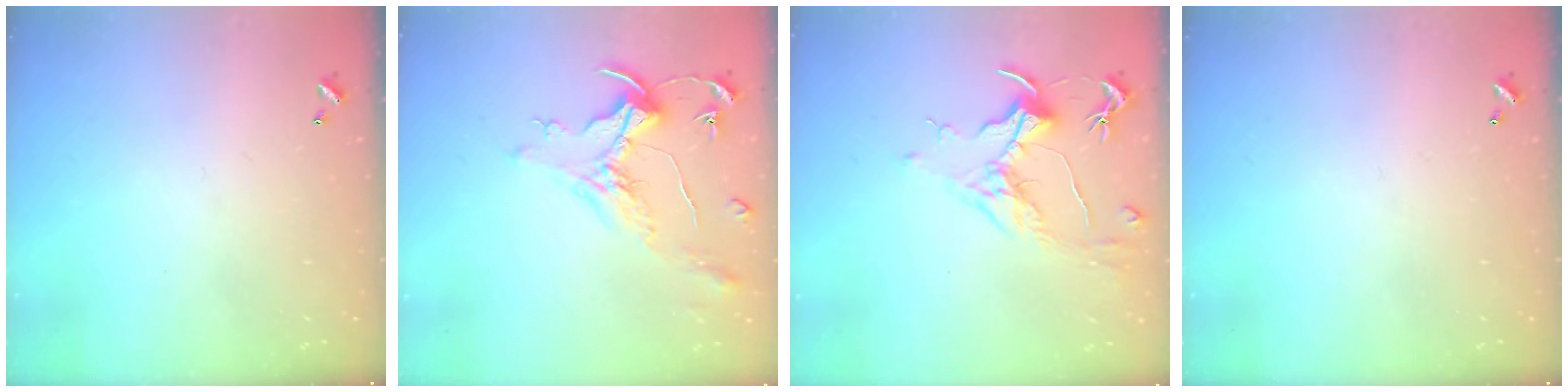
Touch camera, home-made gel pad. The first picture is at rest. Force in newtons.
{"total": 1.6, "press": 1.4, "slide": 0.7}
{"total": 1.7, "press": 1.5, "slide": 0.7}
{"total": 0.0}